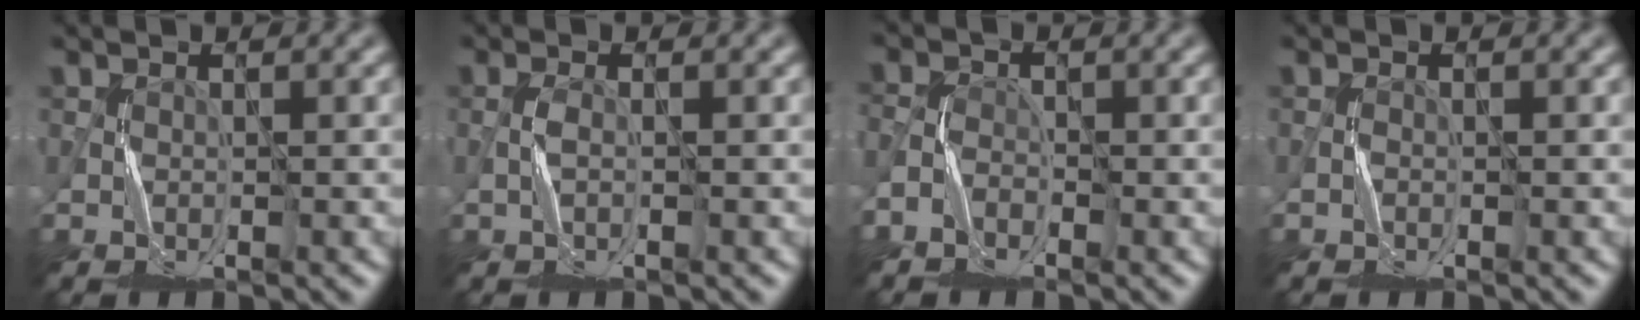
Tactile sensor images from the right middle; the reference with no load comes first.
{"total": 0.8, "force": [-0.6, 0.0, 0.5], "torque": [-0.012, 0.006, -0.013]}
{"total": 1.8, "force": [-1.7, 0.6, 0.1], "torque": [-0.006, 0.003, -0.038]}
{"total": 0.6, "force": [-0.5, 0.2, 0.1], "torque": [0.001, 0.005, -0.013]}